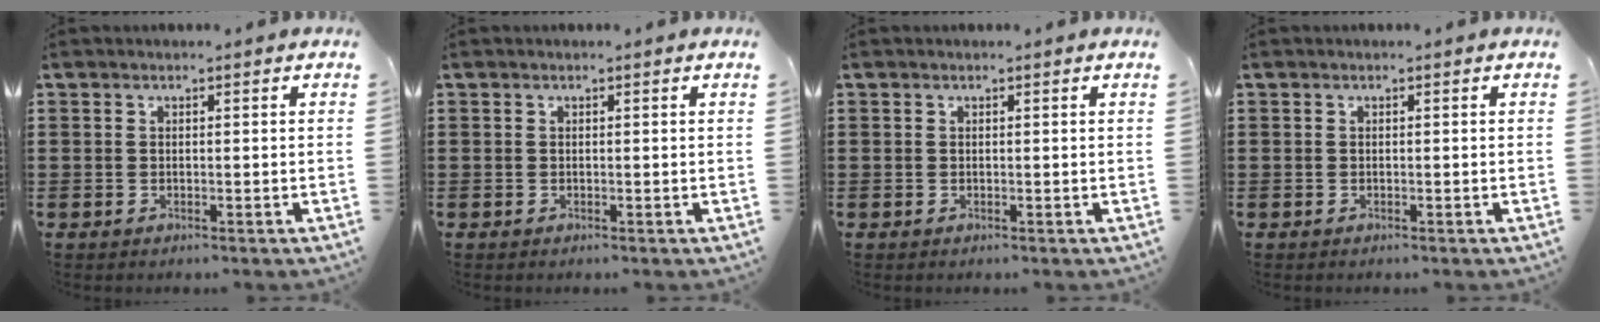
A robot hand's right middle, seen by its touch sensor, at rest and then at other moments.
{"total": 0.0}
{"total": 0.0}
{"total": 0.0}